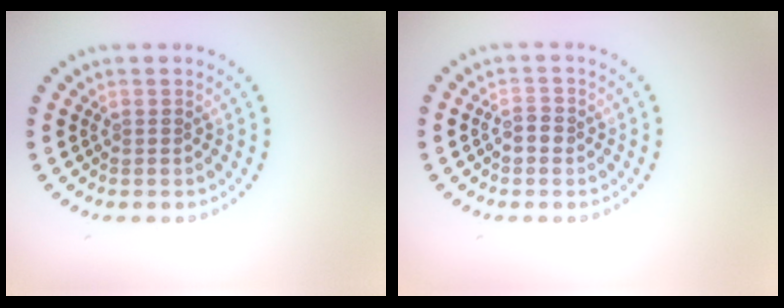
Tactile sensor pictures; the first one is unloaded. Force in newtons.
{"total": 1.2, "press": 1.2, "slide": 0.2}